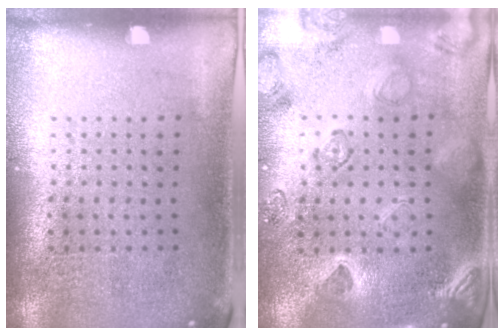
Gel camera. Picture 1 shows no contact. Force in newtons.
{"total": 2.3, "press": 2.1, "slide": 0.8}